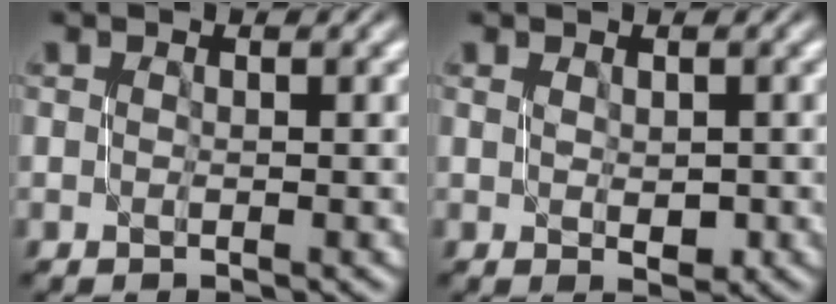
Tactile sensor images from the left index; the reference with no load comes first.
{"total": 0.7, "force": [0.3, 0.2, 0.6], "torque": [-0.009, -0.001, 0.009]}